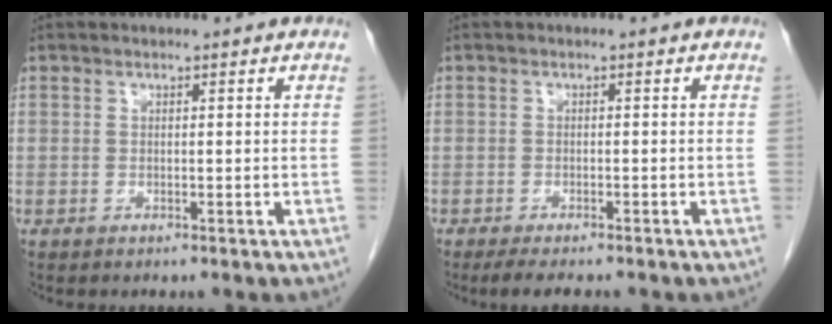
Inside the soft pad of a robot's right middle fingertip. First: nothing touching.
{"total": 5.0, "force": [-4.1, 1.1, 2.7], "torque": [-0.036, -0.009, -0.055]}